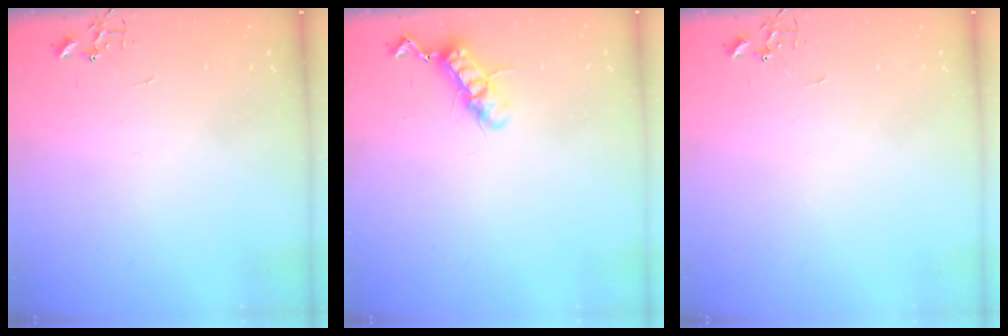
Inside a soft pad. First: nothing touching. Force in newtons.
{"total": 11.0, "press": 10.9, "slide": 1.1}
{"total": 0.0}